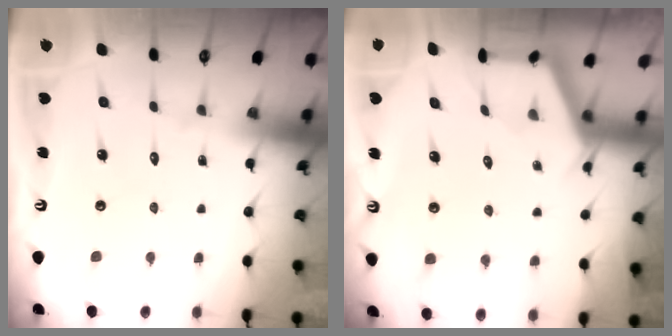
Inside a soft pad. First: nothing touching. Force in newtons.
{"total": 2.8, "press": 2.8, "slide": 0.4}